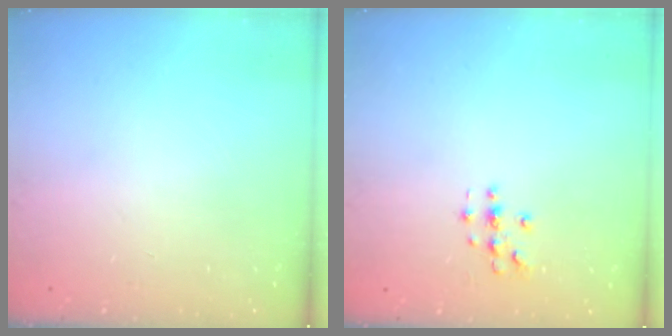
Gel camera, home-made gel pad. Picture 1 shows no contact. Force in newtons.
{"total": 2.9, "press": 2.9, "slide": 0.3}